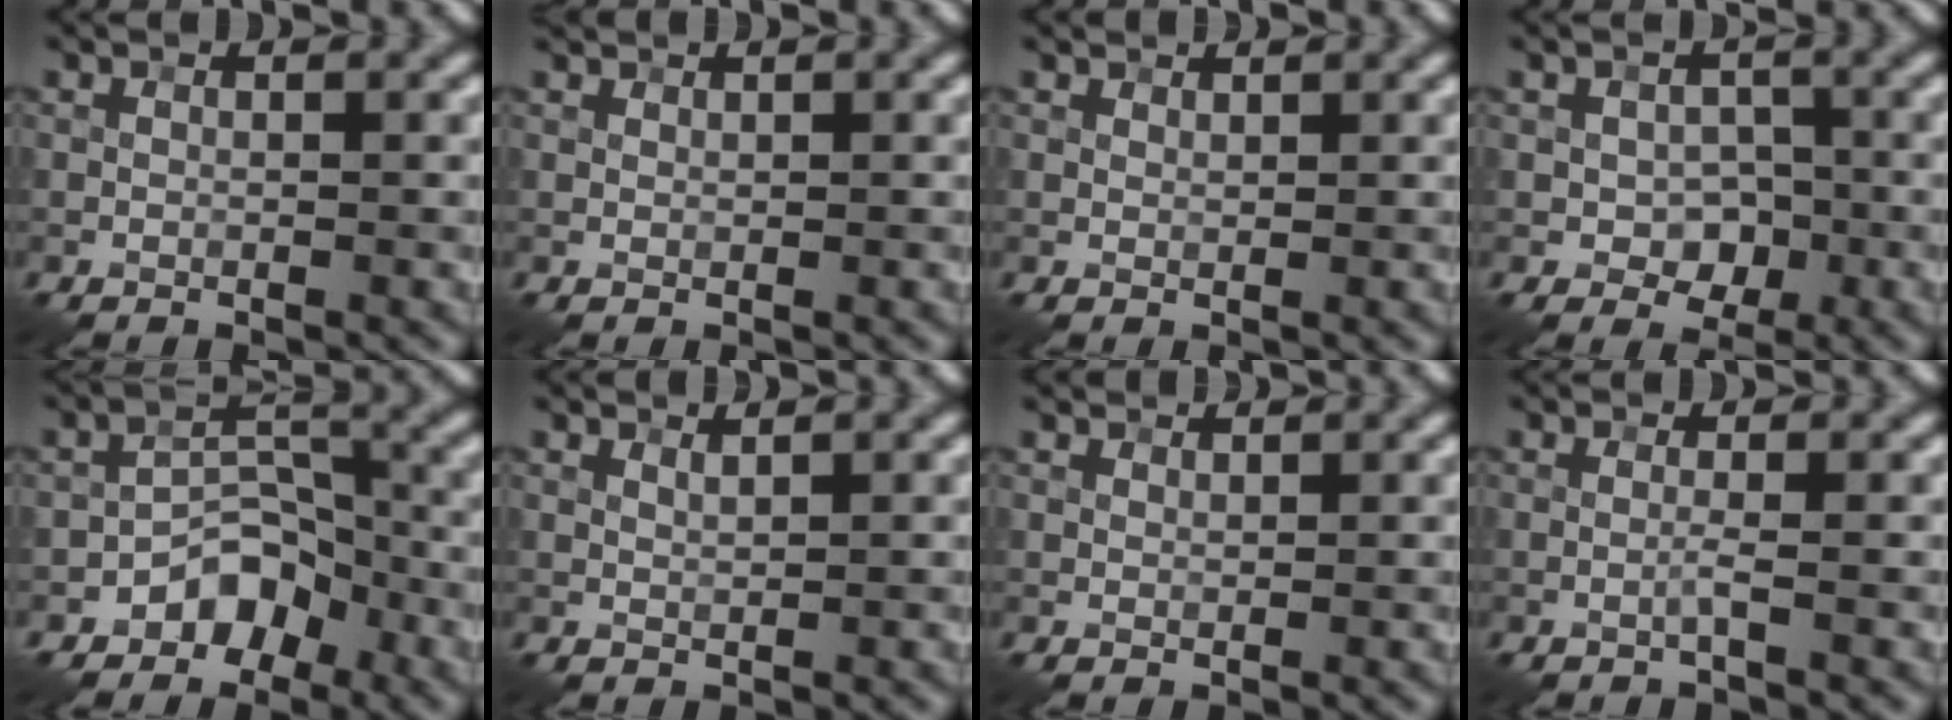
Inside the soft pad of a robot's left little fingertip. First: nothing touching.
{"total": 0.8, "force": [0.8, 0.1, 0.1], "torque": [-0.005, 0.004, 0.018]}
{"total": 1.3, "force": [1.2, 0.5, 0.3], "torque": [-0.009, 0.002, 0.019]}
{"total": 2.9, "force": [-0.6, 2.2, 1.8], "torque": [-0.024, -0.002, -0.012]}
{"total": 4.5, "force": [-2.8, 2.8, 2.3], "torque": [-0.023, 0.011, -0.050]}
{"total": 0.8, "force": [0.7, 0.0, 0.3], "torque": [-0.006, 0.001, 0.014]}
{"total": 1.6, "force": [1.5, 0.5, 0.4], "torque": [-0.015, 0.003, 0.021]}
{"total": 0.8, "force": [-0.2, -0.1, 0.8], "torque": [-0.017, 0.001, -0.010]}